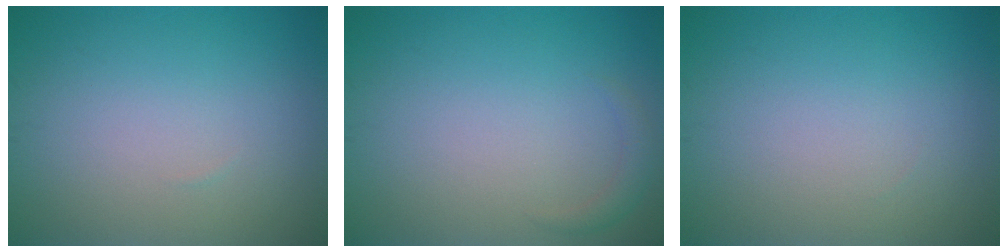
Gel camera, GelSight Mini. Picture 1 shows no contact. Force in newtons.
{"total": 1.1, "press": 1.1, "slide": 0.1}
{"total": 0.0}